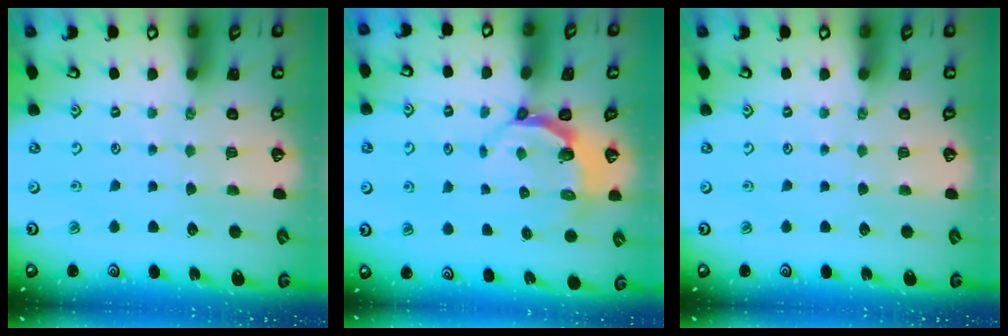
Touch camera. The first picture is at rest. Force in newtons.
{"total": 4.7, "press": 3.7, "slide": 2.8}
{"total": 0.0}